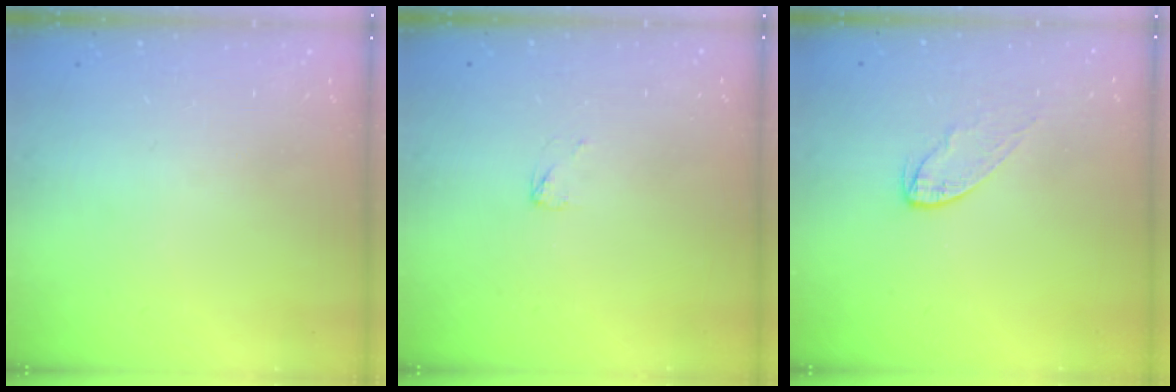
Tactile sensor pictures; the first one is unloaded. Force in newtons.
{"total": 1.9, "press": 1.9, "slide": 0.1}
{"total": 5.5, "press": 5.5, "slide": 0.4}